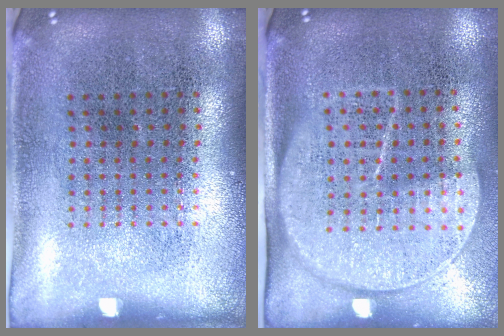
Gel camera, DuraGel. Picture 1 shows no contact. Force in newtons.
{"total": 1.8, "press": 1.5, "slide": 1.0}